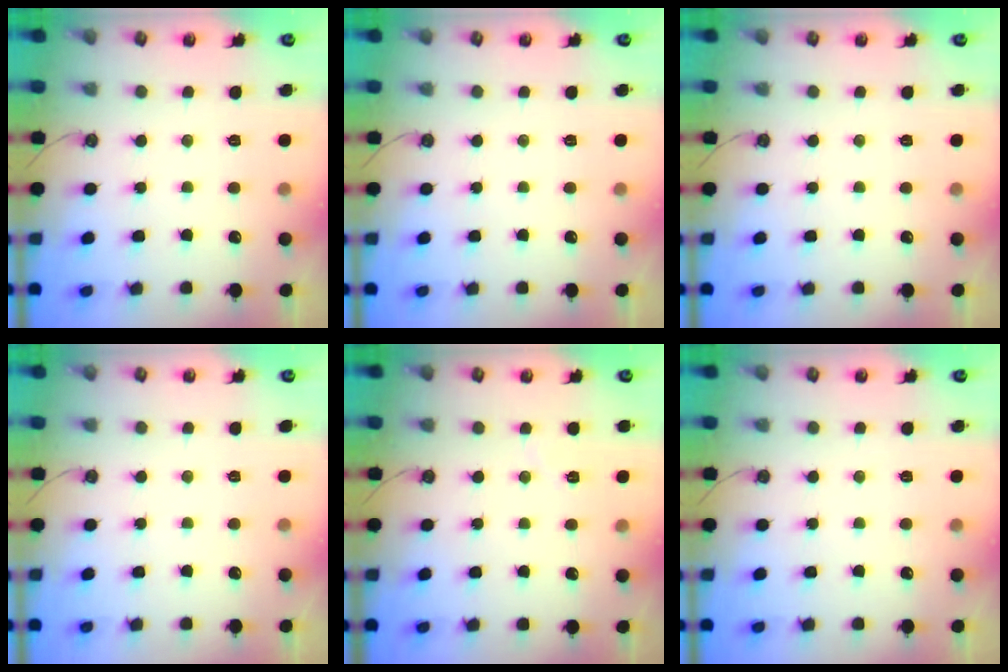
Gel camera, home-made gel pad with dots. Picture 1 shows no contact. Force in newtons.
{"total": 0.0}
{"total": 0.0}
{"total": 0.0}
{"total": 3.0, "press": 2.8, "slide": 1.0}
{"total": 0.0}